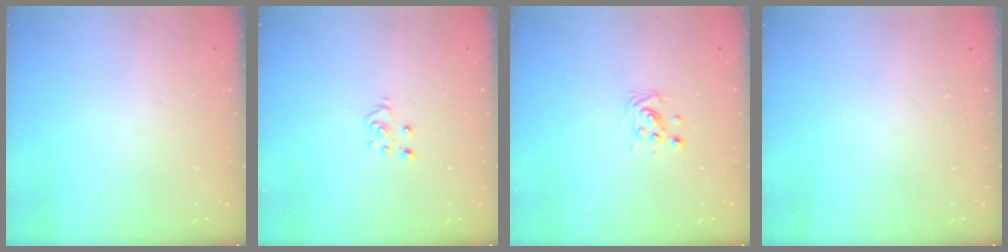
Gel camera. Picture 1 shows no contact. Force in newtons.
{"total": 3.6, "press": 3.6, "slide": 0.2}
{"total": 5.1, "press": 4.9, "slide": 1.3}
{"total": 0.0}